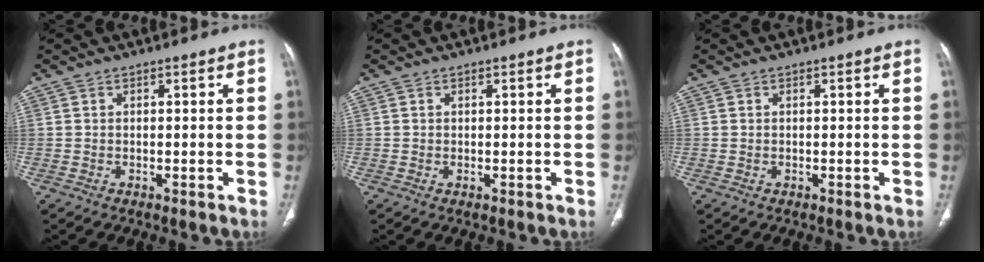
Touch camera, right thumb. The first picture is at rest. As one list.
[{"total": 0.0}, {"total": 0.0}]